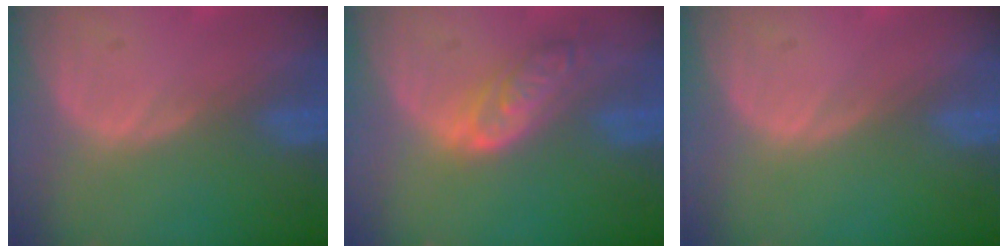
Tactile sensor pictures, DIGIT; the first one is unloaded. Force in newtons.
{"total": 6.2, "press": 5.6, "slide": 2.7}
{"total": 0.0}